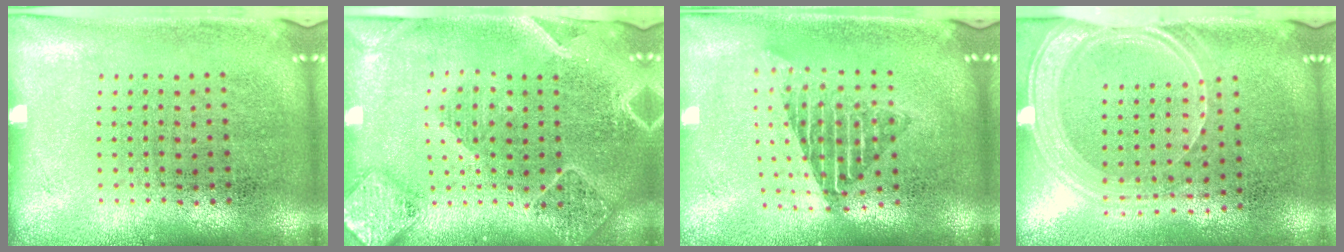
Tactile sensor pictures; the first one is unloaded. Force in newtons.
{"total": 2.4, "press": 2.2, "slide": 1.0}
{"total": 1.7, "press": 1.4, "slide": 1.0}
{"total": 1.9, "press": 1.7, "slide": 0.9}